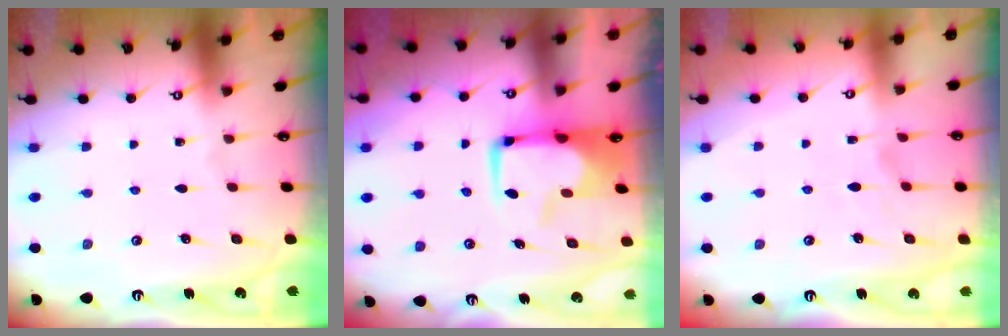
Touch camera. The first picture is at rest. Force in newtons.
{"total": 2.0, "press": 1.8, "slide": 0.9}
{"total": 1.1, "press": 0.4, "slide": 1.1}